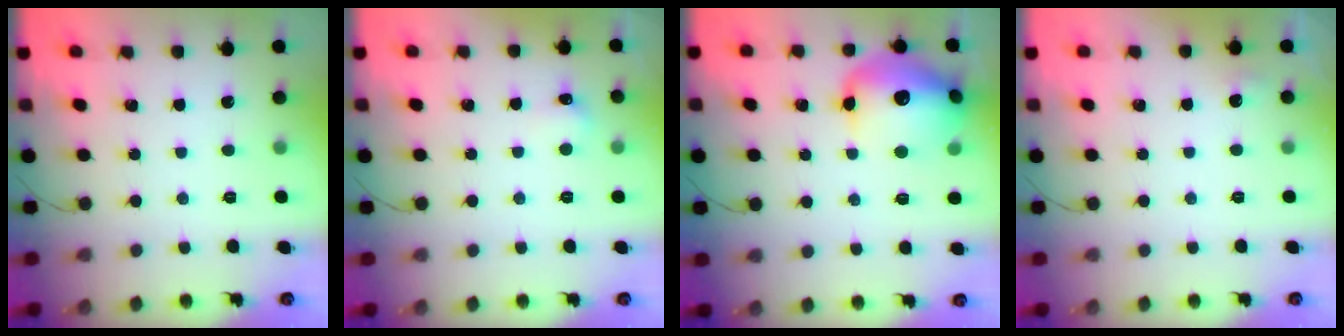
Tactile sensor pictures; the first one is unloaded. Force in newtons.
{"total": 4.2, "press": 4.1, "slide": 1.0}
{"total": 18.3, "press": 18.2, "slide": 1.6}
{"total": 3.6, "press": 3.3, "slide": 1.5}